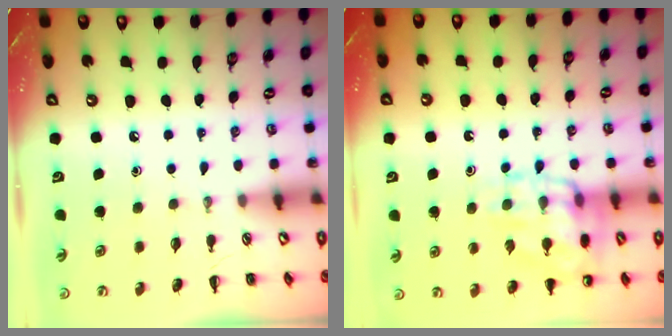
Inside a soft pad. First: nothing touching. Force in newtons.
{"total": 13.8, "press": 13.7, "slide": 1.5}